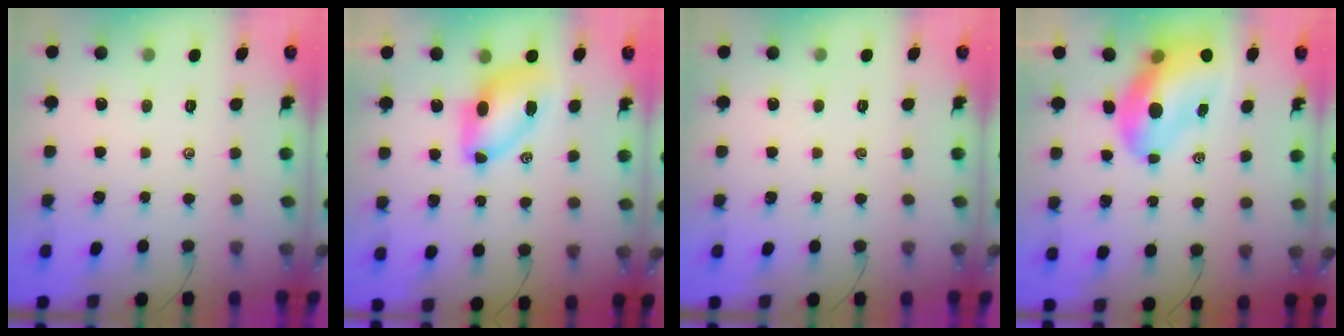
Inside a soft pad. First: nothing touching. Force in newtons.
{"total": 8.5, "press": 8.4, "slide": 1.6}
{"total": 0.0}
{"total": 13.1, "press": 12.6, "slide": 3.6}